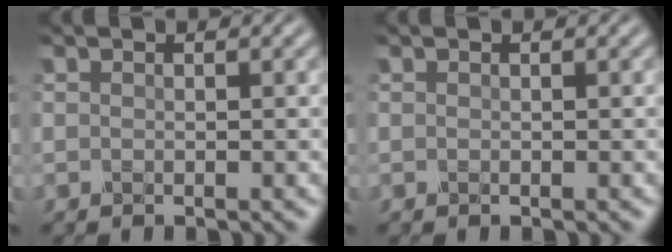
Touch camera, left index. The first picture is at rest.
{"total": 0.0}